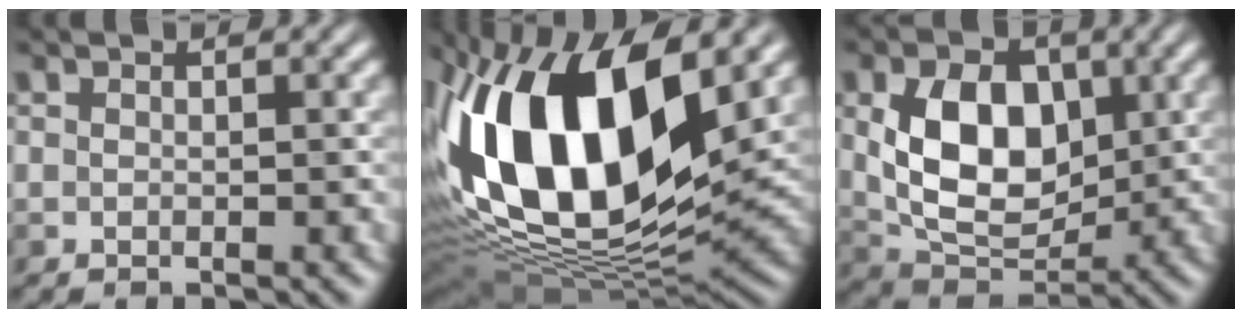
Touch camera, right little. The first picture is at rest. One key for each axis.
{"total": 15.6, "fx": 2.8, "fy": 8.0, "fz": 13.1, "tx": -0.257, "ty": 0.014, "tz": 0.037}
{"total": 8.3, "fx": 0.1, "fy": 5.5, "fz": 6.2, "tx": -0.123, "ty": -0.007, "tz": -0.002}